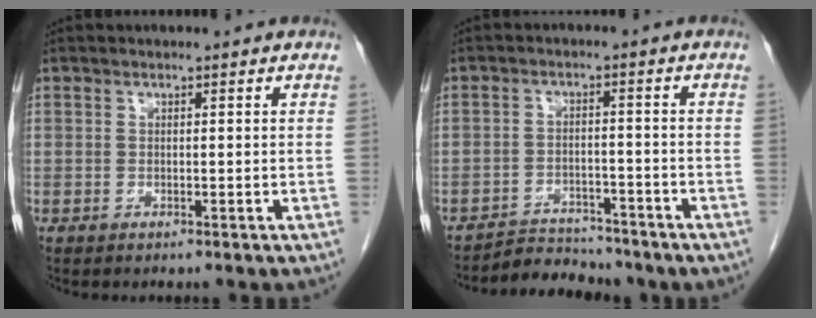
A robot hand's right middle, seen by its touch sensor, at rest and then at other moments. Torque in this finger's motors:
{"motor_torque": [0.24, -0.71, 0.03, 0.00]}